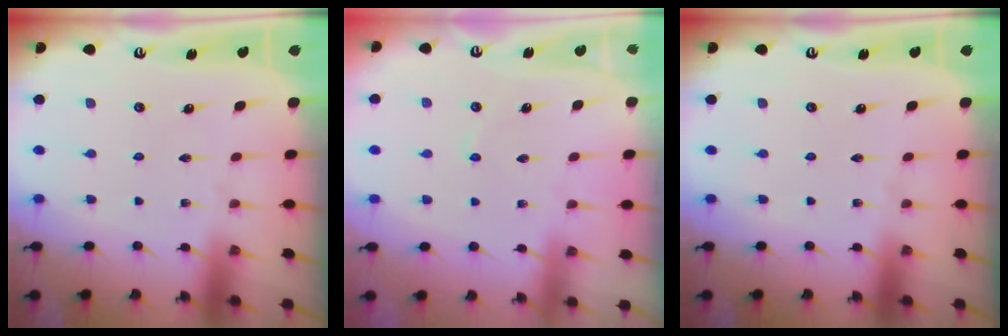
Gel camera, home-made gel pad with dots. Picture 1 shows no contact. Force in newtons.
{"total": 1.5, "press": 1.4, "slide": 0.4}
{"total": 0.0}